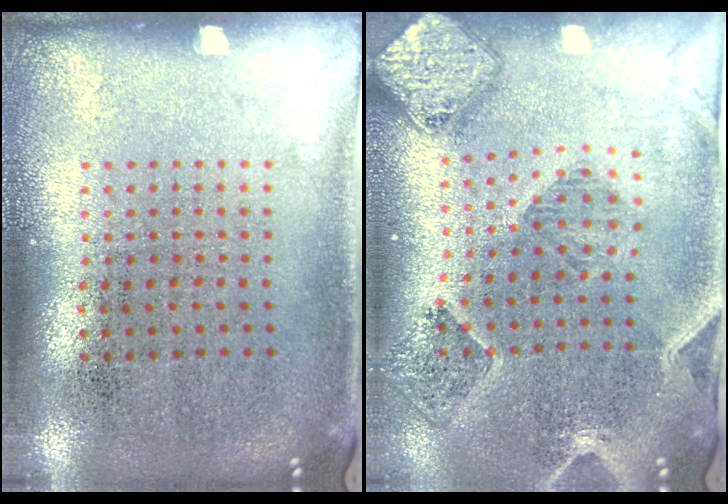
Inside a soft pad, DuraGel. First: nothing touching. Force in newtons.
{"total": 1.5, "press": 1.5, "slide": 0.3}